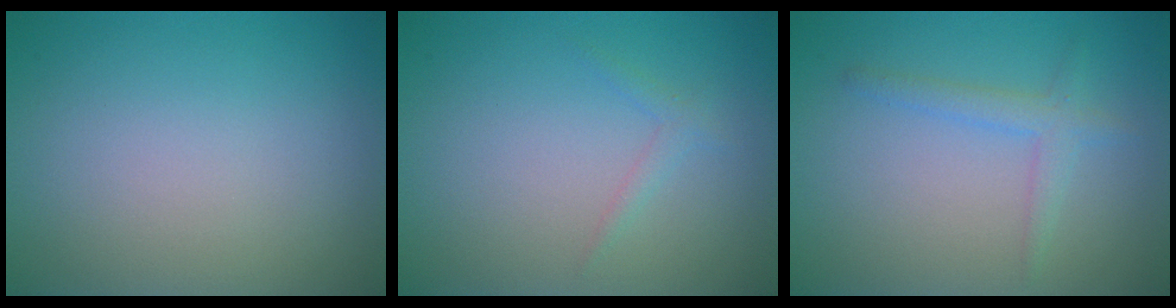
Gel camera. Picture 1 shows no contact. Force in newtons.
{"total": 0.9, "press": 0.9, "slide": 0.0}
{"total": 2.0, "press": 2.0, "slide": 0.1}